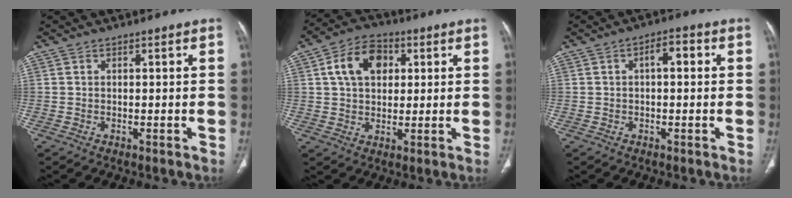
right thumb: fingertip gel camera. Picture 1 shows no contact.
{"total": 10.3, "force": [2.8, 7.2, 6.7], "torque": [-0.097, 0.008, 0.044]}
{"total": 3.7, "force": [0.6, 1.7, 3.2], "torque": [-0.043, 0.013, 0.005]}